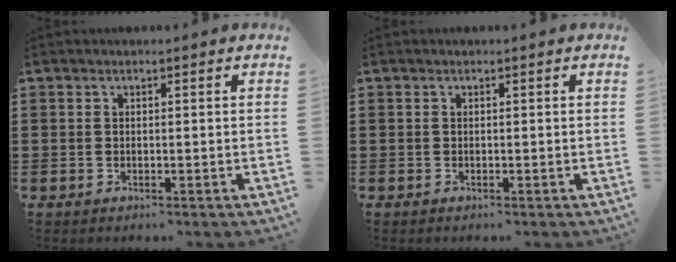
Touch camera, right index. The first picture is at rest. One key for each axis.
{"total": 0.0}